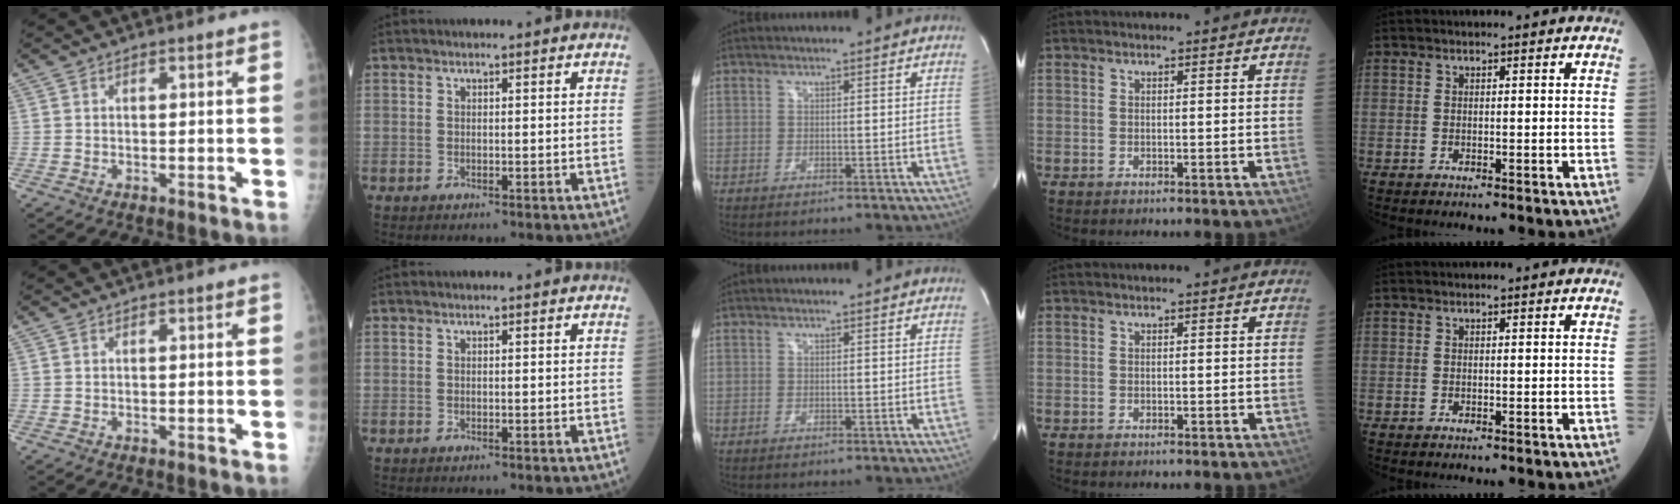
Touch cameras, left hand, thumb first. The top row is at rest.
{}